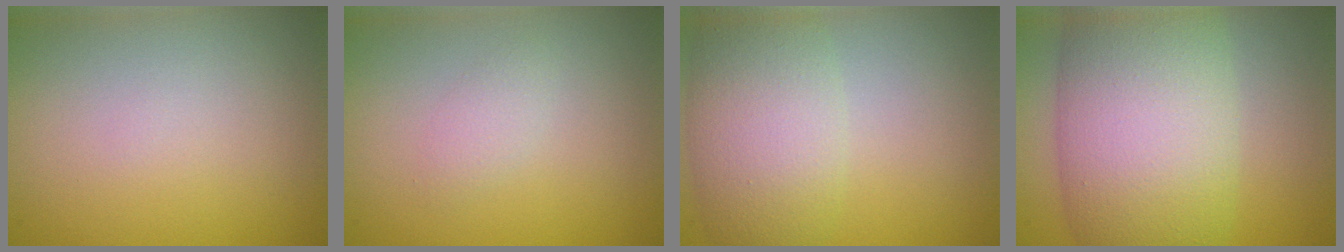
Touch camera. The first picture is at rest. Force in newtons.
{"total": 1.2, "press": 1.2, "slide": 0.1}
{"total": 4.5, "press": 4.4, "slide": 0.6}
{"total": 11.2, "press": 11.2, "slide": 0.6}